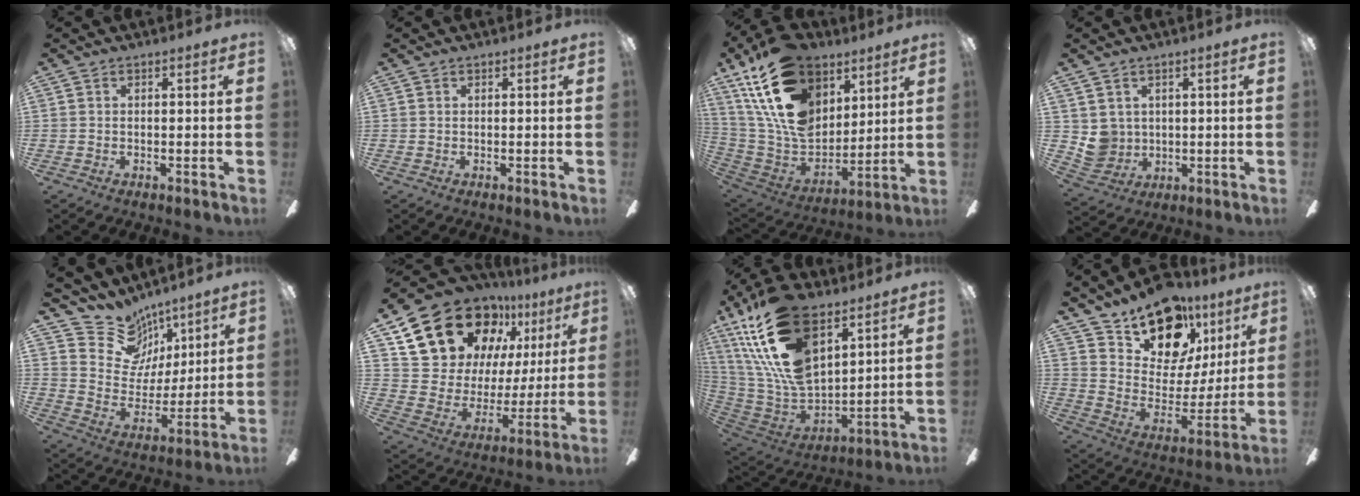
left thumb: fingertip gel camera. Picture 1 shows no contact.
{"total": 0.0}
{"total": 24.2, "force": [13.1, 15.0, 13.7], "torque": [-0.279, -0.070, 0.240]}
{"total": 6.3, "force": [2.3, 5.8, 0.9], "torque": [-0.045, -0.011, 0.048]}
{"total": 13.9, "force": [9.6, 9.7, 2.9], "torque": [-0.068, -0.082, 0.189]}
{"total": 20.1, "force": [13.8, 12.0, 8.5], "torque": [-0.159, -0.086, 0.263]}
{"total": 25.7, "force": [14.0, 12.7, 17.4], "torque": [-0.366, -0.072, 0.251]}
{"total": 18.1, "force": [13.3, 9.9, 7.1], "torque": [-0.118, -0.093, 0.240]}